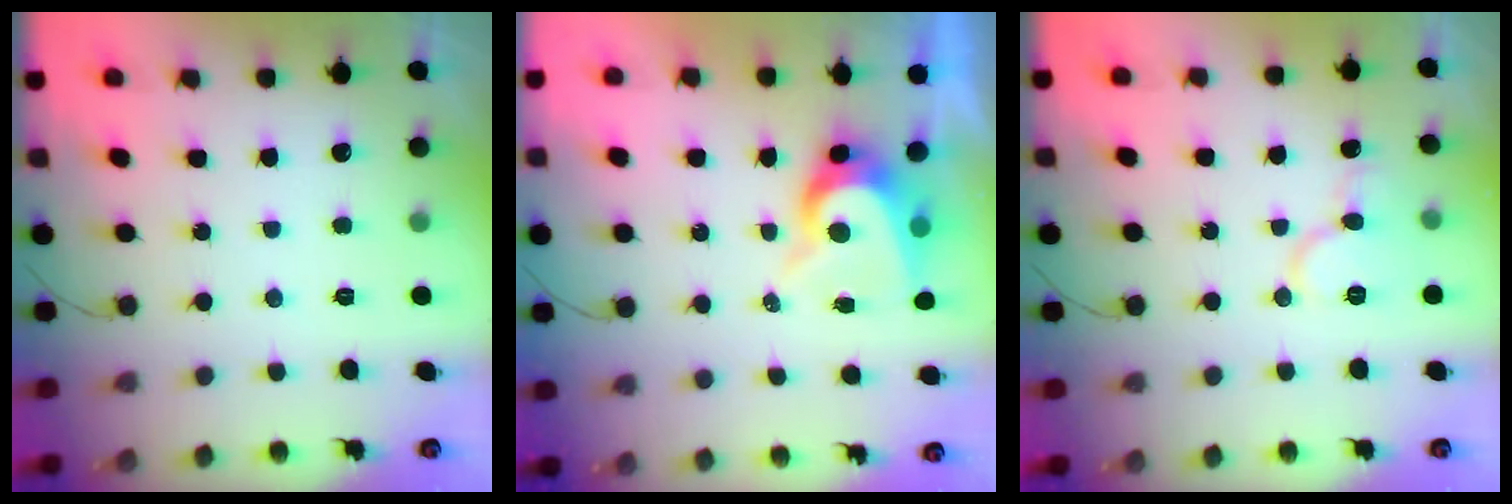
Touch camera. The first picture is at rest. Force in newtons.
{"total": 8.0, "press": 8.0, "slide": 0.6}
{"total": 10.0, "press": 9.9, "slide": 1.0}